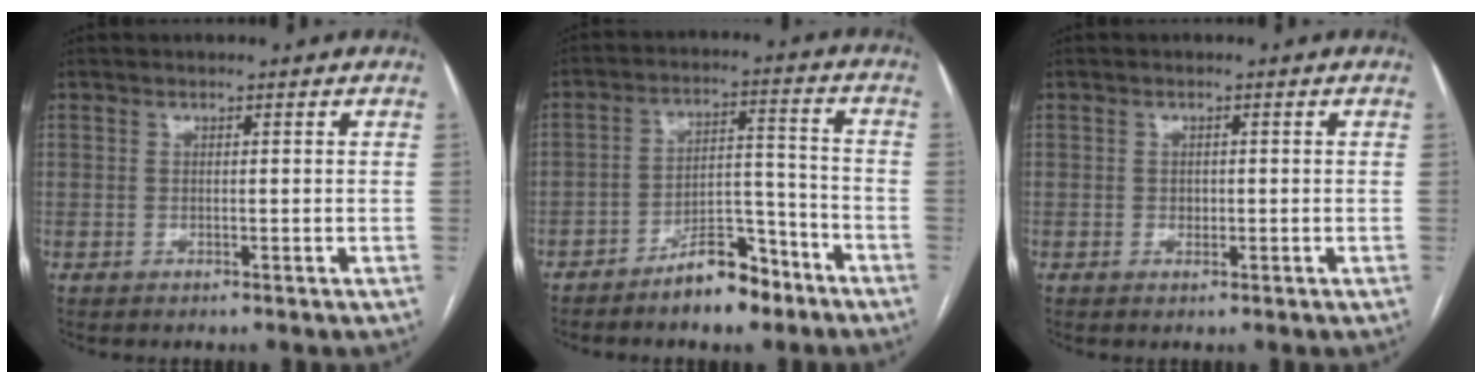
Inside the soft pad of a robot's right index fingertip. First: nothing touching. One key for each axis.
{"total": 8.7, "fx": -6.5, "fy": 3.3, "fz": 4.8, "tx": -0.074, "ty": 0.020, "tz": -0.109}
{"total": 1.0, "fx": -0.2, "fy": 0.8, "fz": 0.6, "tx": -0.008, "ty": 0.000, "tz": -0.002}